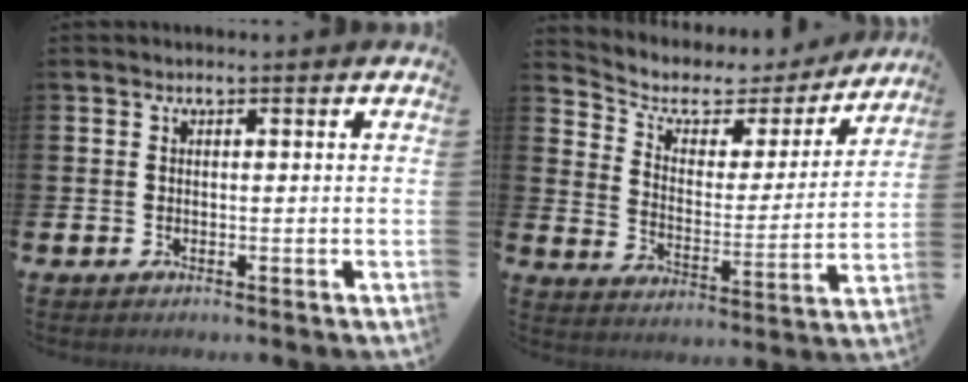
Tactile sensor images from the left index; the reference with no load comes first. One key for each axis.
{"total": 5.2, "fx": 4.2, "fy": 2.7, "fz": 1.3, "tx": -0.048, "ty": -0.037, "tz": 0.062}